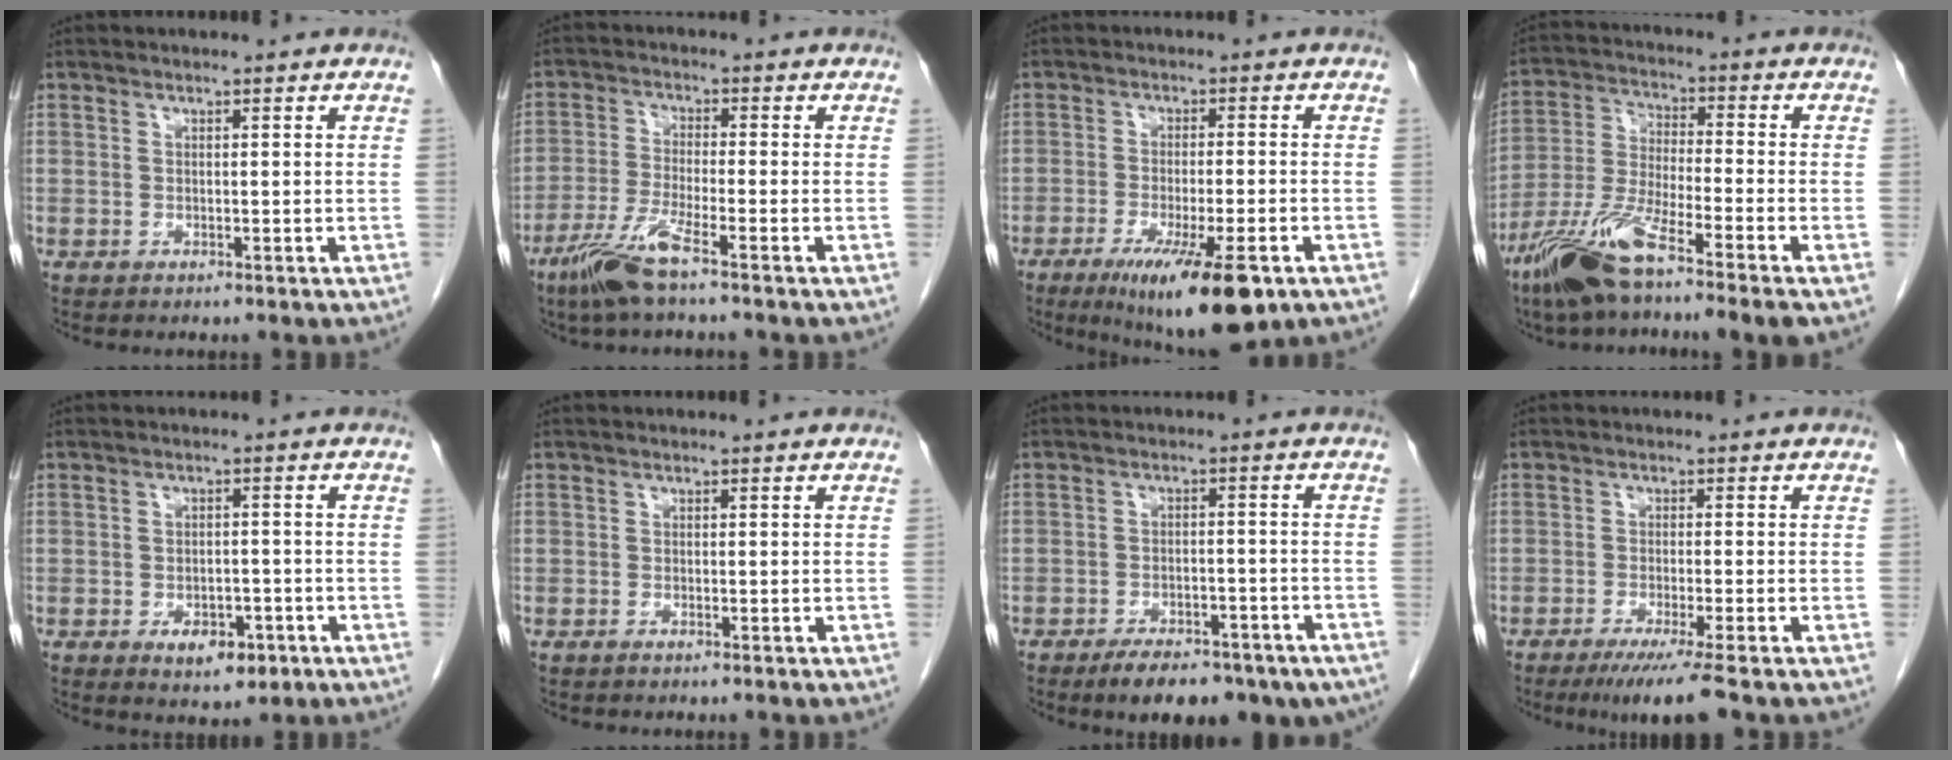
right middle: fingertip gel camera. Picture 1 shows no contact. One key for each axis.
{"total": 6.8, "fx": -4.5, "fy": -0.1, "fz": 5.1, "tx": -0.110, "ty": -0.017, "tz": -0.093}
{"total": 13.1, "fx": -7.5, "fy": 2.1, "fz": 10.6, "tx": -0.146, "ty": -0.028, "tz": -0.113}
{"total": 11.8, "fx": -7.8, "fy": 0.4, "fz": 8.9, "tx": -0.188, "ty": -0.027, "tz": -0.151}
{"total": 5.0, "fx": -2.4, "fy": 2.9, "fz": 3.4, "tx": -0.042, "ty": 0.004, "tz": -0.026}
{"total": 0.6, "fx": -0.5, "fy": 0.0, "fz": 0.4, "tx": -0.010, "ty": -0.001, "tz": -0.009}
{"total": 12.4, "fx": -9.1, "fy": 5.2, "fz": 6.6, "tx": -0.075, "ty": 0.006, "tz": -0.125}
{"total": 6.2, "fx": -4.4, "fy": -0.8, "fz": 4.2, "tx": -0.064, "ty": -0.017, "tz": -0.077}